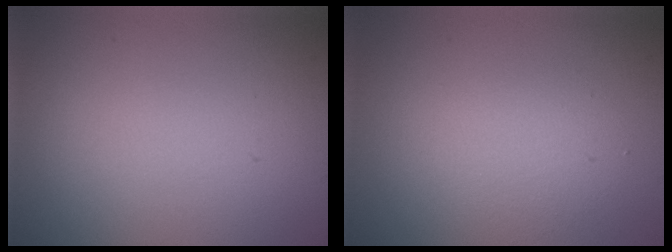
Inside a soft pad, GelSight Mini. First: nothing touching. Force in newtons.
{"total": 2.5, "press": 2.5, "slide": 0.1}